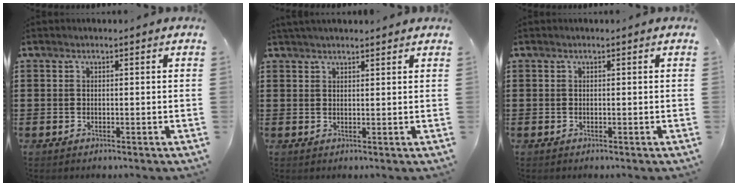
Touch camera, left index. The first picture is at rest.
{"total": 2.0, "force": [1.9, 0.3, 0.6], "torque": [-0.015, 0.004, 0.036]}
{"total": 0.0}